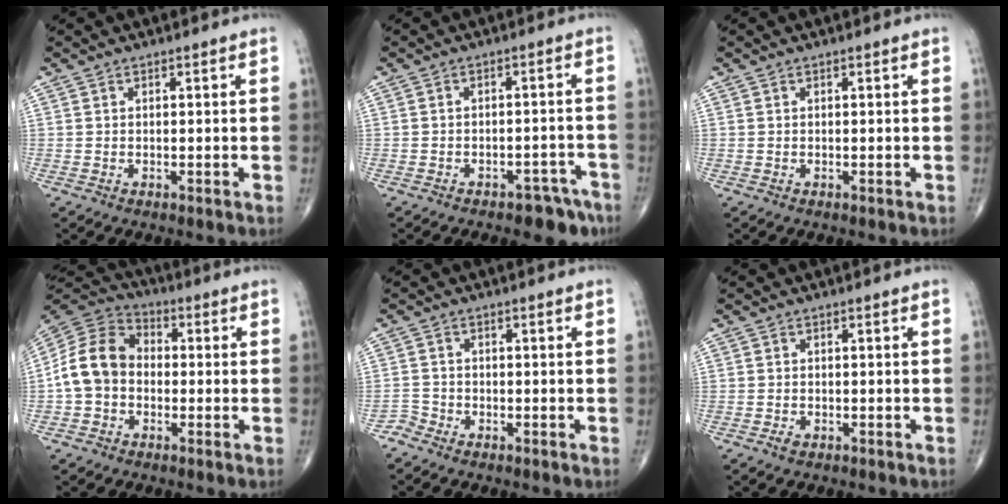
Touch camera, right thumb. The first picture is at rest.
{"total": 6.3, "force": [-4.6, 3.2, 2.7], "torque": [-0.015, 0.038, -0.057]}
{"total": 0.0}
{"total": 11.8, "force": [-1.3, 9.3, 7.2], "torque": [-0.129, 0.037, -0.038]}
{"total": 1.9, "force": [-1.5, 1.0, -0.3], "torque": [0.007, 0.002, -0.034]}
{"total": 1.2, "force": [-0.7, 0.8, 0.6], "torque": [-0.012, 0.002, -0.012]}